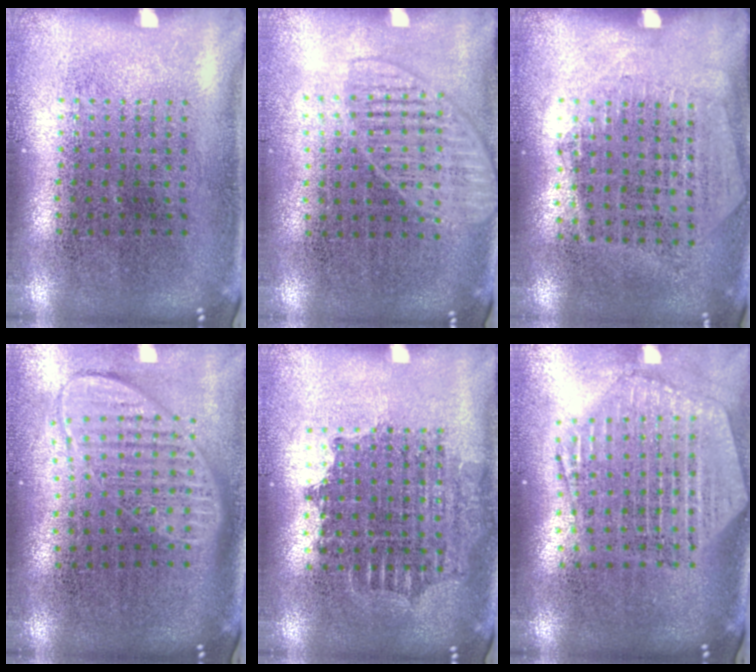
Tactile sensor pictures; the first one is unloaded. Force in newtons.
{"total": 1.3, "press": 1.2, "slide": 0.6}
{"total": 1.3, "press": 1.1, "slide": 0.7}
{"total": 2.0, "press": 1.5, "slide": 1.2}
{"total": 1.5, "press": 1.3, "slide": 0.8}
{"total": 2.5, "press": 2.1, "slide": 1.3}